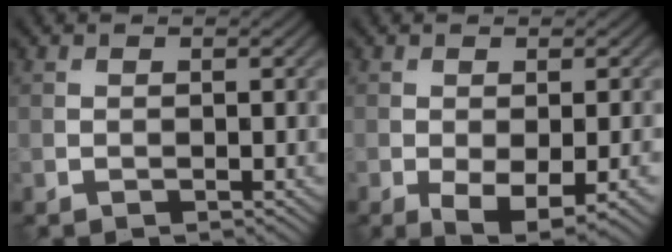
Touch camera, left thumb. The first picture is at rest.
{"total": 6.8, "force": [-2.9, 2.8, 5.5], "torque": [-0.096, -0.020, -0.033]}